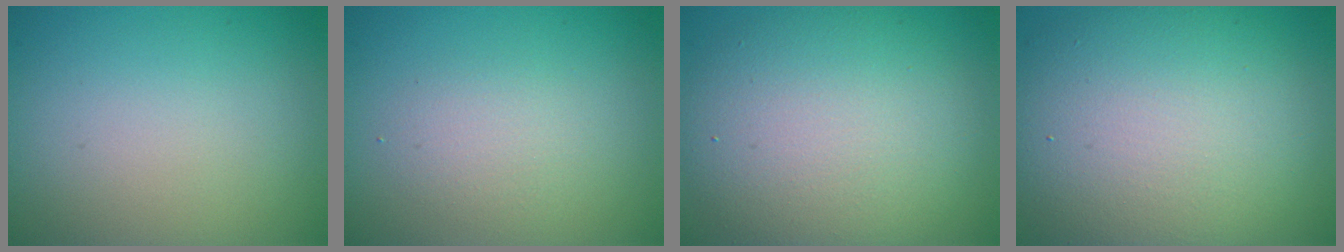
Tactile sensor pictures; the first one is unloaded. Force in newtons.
{"total": 1.9, "press": 1.9, "slide": 0.1}
{"total": 8.3, "press": 8.2, "slide": 0.5}
{"total": 10.2, "press": 10.2, "slide": 0.9}